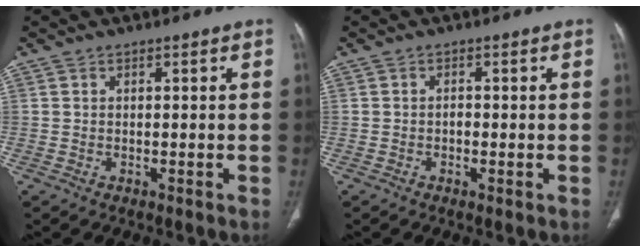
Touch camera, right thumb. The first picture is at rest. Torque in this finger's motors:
{"motor_torque": [0.08, -0.09, 0.38, -0.20, 0.05]}